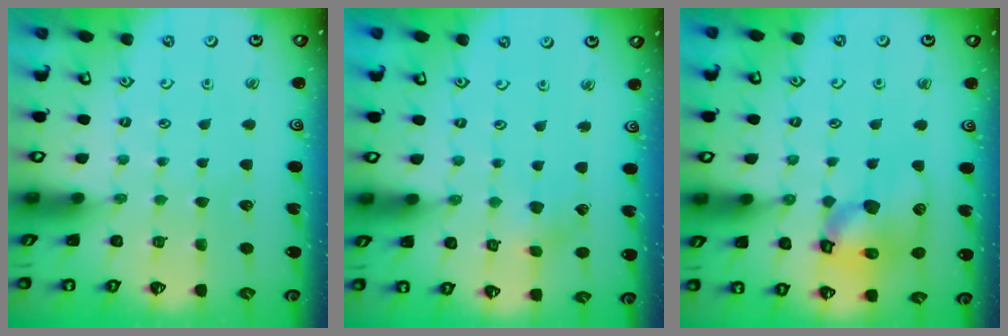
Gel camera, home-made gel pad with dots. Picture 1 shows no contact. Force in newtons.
{"total": 2.1, "press": 2.1, "slide": 0.2}
{"total": 17.5, "press": 17.3, "slide": 2.6}